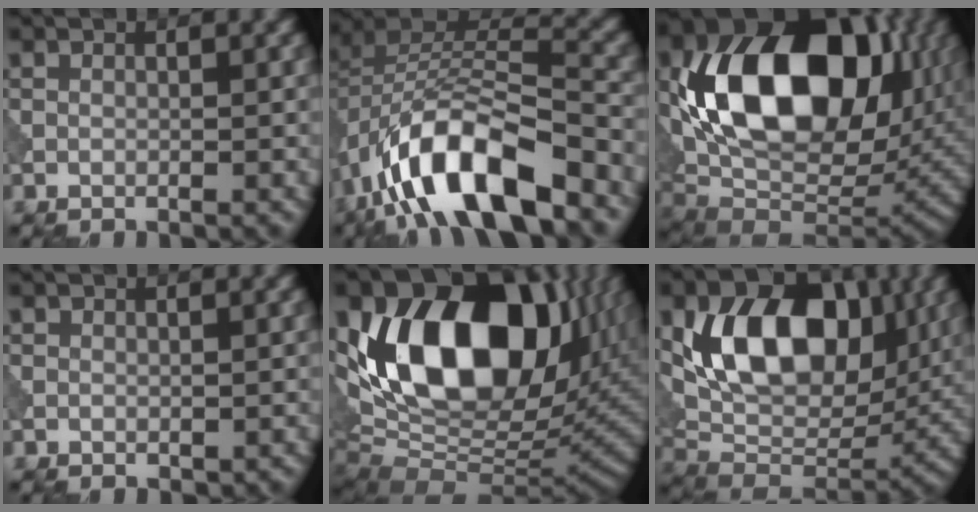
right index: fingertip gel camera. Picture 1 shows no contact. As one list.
[{"total": 12.9, "force": [-7.1, 5.3, 9.3], "torque": [-0.165, 0.007, -0.133]}, {"total": 16.7, "force": [3.7, 10.5, 12.4], "torque": [-0.214, 0.006, 0.063]}, {"total": 0.8, "force": [0.1, 0.7, 0.1], "torque": [0.003, -0.004, 0.001]}, {"total": 18.3, "force": [5.3, 11.1, 13.5], "torque": [-0.227, 0.020, 0.083]}, {"total": 12.4, "force": [2.9, 8.3, 8.8], "torque": [-0.140, -0.007, 0.050]}]